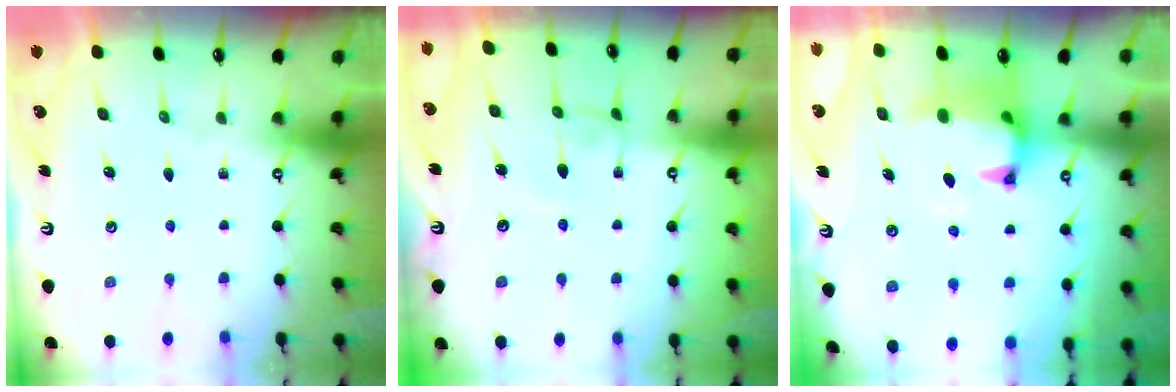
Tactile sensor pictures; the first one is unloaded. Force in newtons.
{"total": 2.9, "press": 2.9, "slide": 0.2}
{"total": 1.1, "press": 0.3, "slide": 1.1}